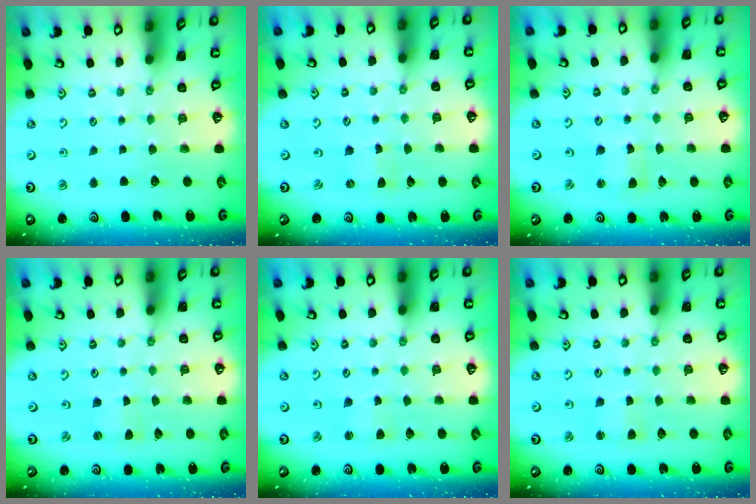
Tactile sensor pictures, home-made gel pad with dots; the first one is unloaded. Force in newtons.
{"total": 0.0}
{"total": 2.2, "press": 2.2, "slide": 0.3}
{"total": 1.1, "press": 1.0, "slide": 0.2}
{"total": 2.0, "press": 2.0, "slide": 0.3}
{"total": 2.2, "press": 2.2, "slide": 0.2}